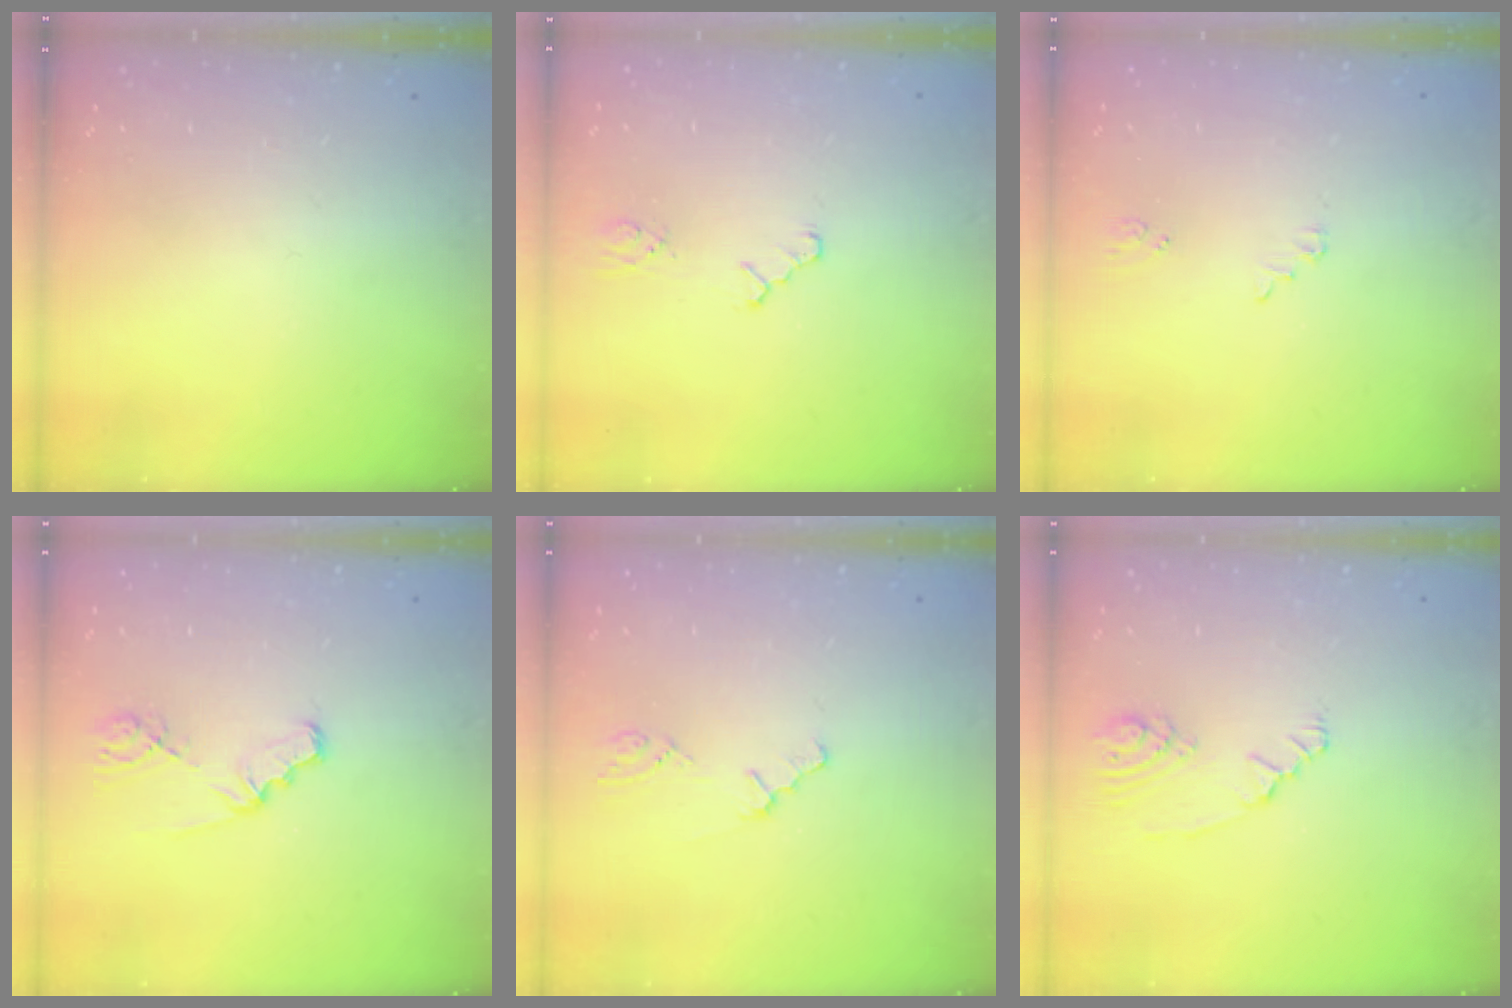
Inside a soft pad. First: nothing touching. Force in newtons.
{"total": 1.6, "press": 1.5, "slide": 0.3}
{"total": 1.0, "press": 1.0, "slide": 0.1}
{"total": 2.2, "press": 2.2, "slide": 0.4}
{"total": 0.8, "press": 0.8, "slide": 0.2}
{"total": 2.3, "press": 2.3, "slide": 0.3}